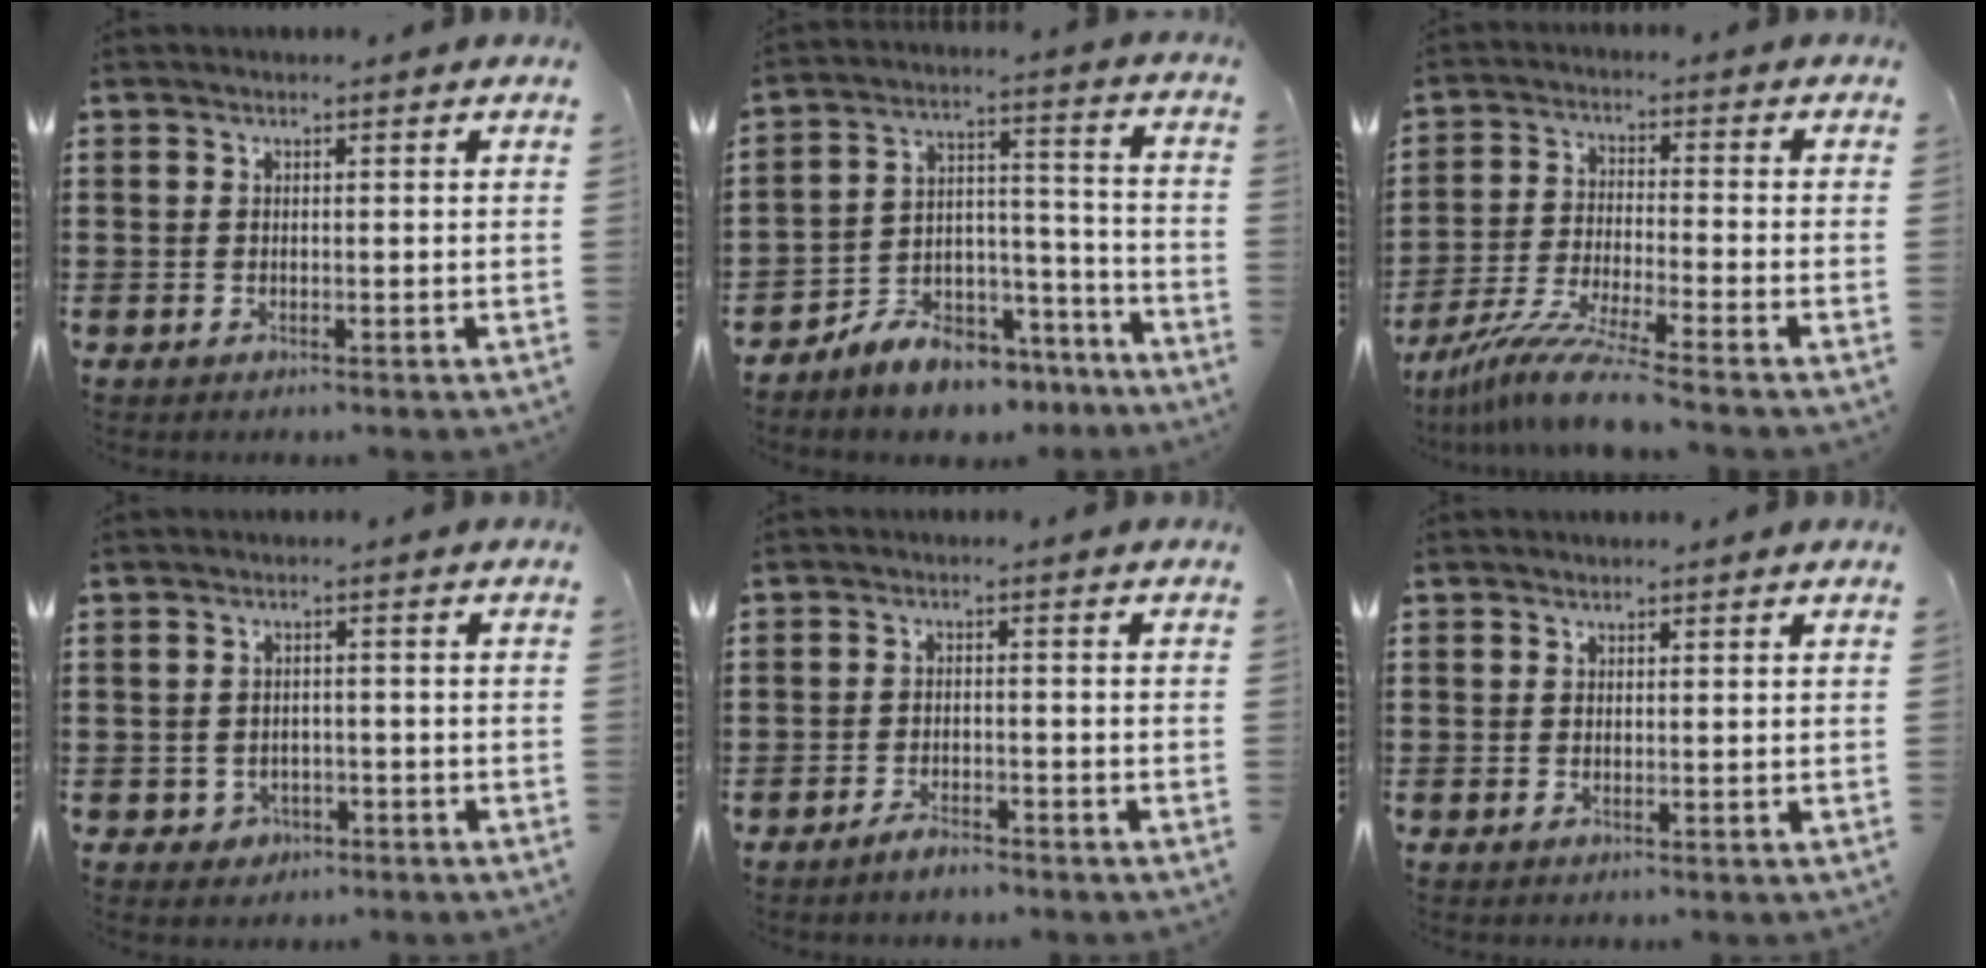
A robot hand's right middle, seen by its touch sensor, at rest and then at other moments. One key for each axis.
{"total": 7.6, "fx": -7.2, "fy": 2.5, "fz": 1.0, "tx": -0.013, "ty": 0.027, "tz": -0.139}
{"total": 8.2, "fx": -7.0, "fy": -0.1, "fz": 4.3, "tx": -0.088, "ty": -0.010, "tz": -0.136}
{"total": 1.8, "fx": -1.3, "fy": 1.3, "fz": 0.3, "tx": -0.013, "ty": 0.001, "tz": -0.030}
{"total": 2.4, "fx": -2.2, "fy": 0.5, "fz": 0.8, "tx": -0.016, "ty": 0.005, "tz": -0.044}
{"total": 0.0}